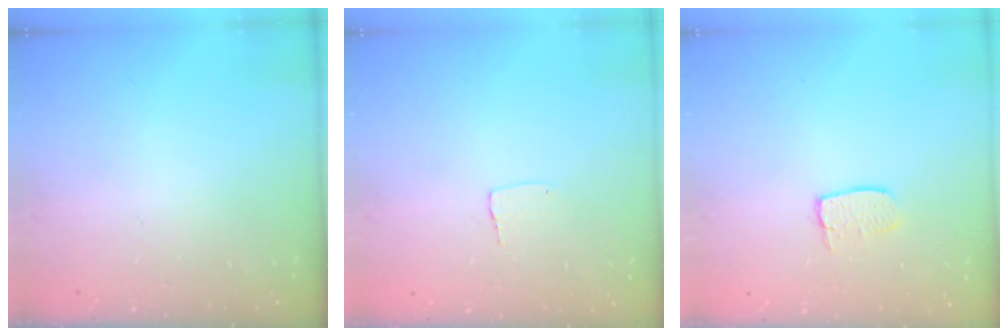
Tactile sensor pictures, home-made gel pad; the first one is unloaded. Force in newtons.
{"total": 3.7, "press": 3.7, "slide": 0.1}
{"total": 6.0, "press": 6.0, "slide": 0.5}